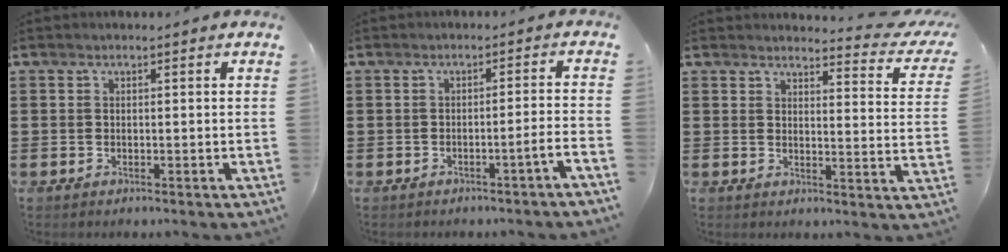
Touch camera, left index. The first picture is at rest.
{"total": 2.7, "force": [-2.0, -0.8, 1.7], "torque": [-0.028, -0.004, -0.040]}
{"total": 3.3, "force": [3.1, 0.1, 1.1], "torque": [-0.021, -0.023, 0.050]}